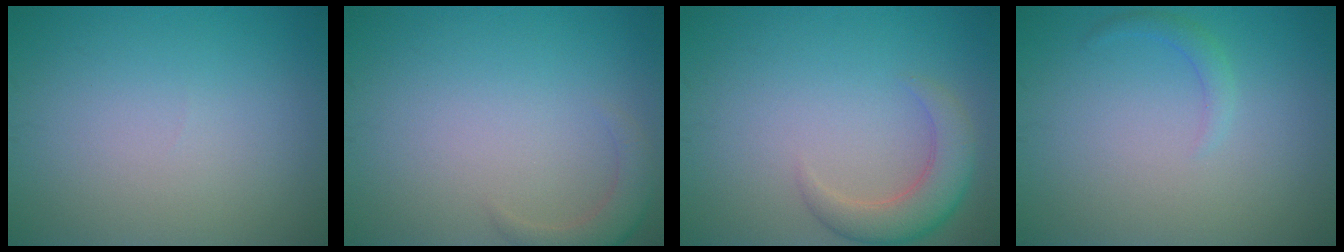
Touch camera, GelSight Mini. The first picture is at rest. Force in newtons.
{"total": 2.3, "press": 2.3, "slide": 0.4}
{"total": 3.9, "press": 3.9, "slide": 0.3}
{"total": 1.2, "press": 1.2, "slide": 0.1}